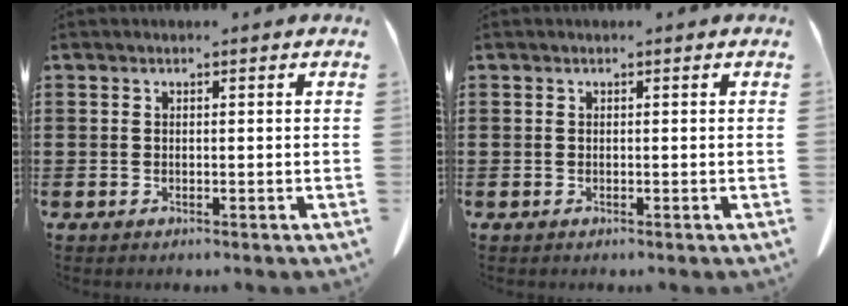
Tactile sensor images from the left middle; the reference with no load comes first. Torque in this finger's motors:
{"motor_torque": [0.07, -0.09, 0.01, 0.01]}